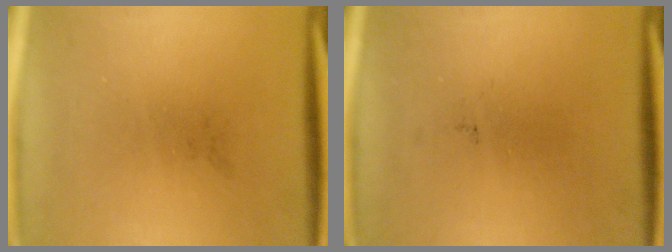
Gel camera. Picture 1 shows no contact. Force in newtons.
{"total": 0.0}